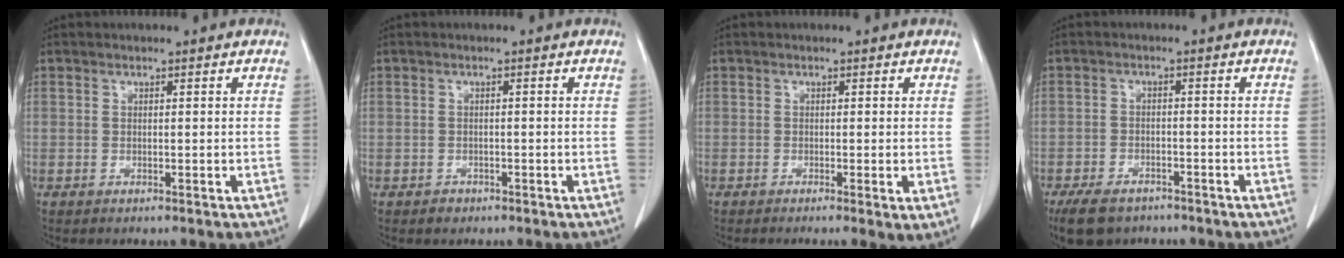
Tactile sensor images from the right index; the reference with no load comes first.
{"total": 1.4, "force": [-0.8, 1.1, 0.1], "torque": [-0.001, 0.003, -0.013]}
{"total": 2.7, "force": [-0.8, 0.2, 2.5], "torque": [-0.033, -0.010, -0.012]}
{"total": 7.5, "force": [-5.7, 3.7, 3.2], "torque": [-0.055, -0.005, -0.087]}